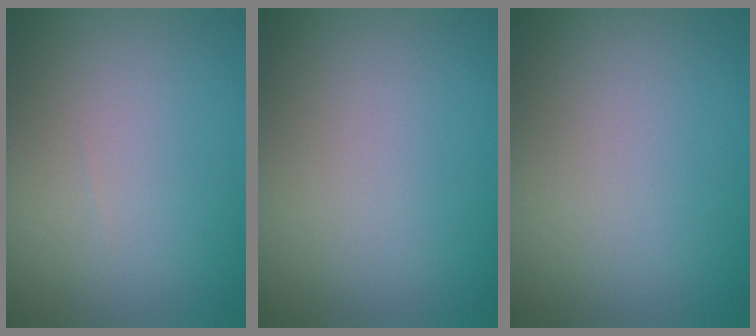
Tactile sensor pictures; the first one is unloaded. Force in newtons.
{"total": 0.0}
{"total": 0.0}